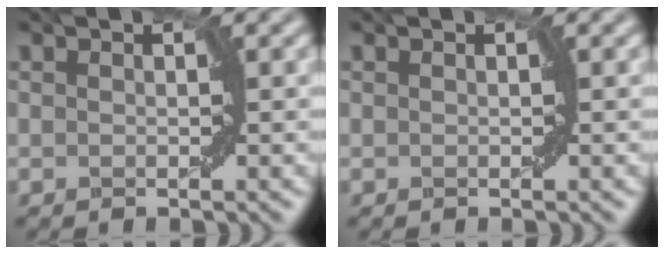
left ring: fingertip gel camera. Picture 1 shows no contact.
{"total": 0.0}